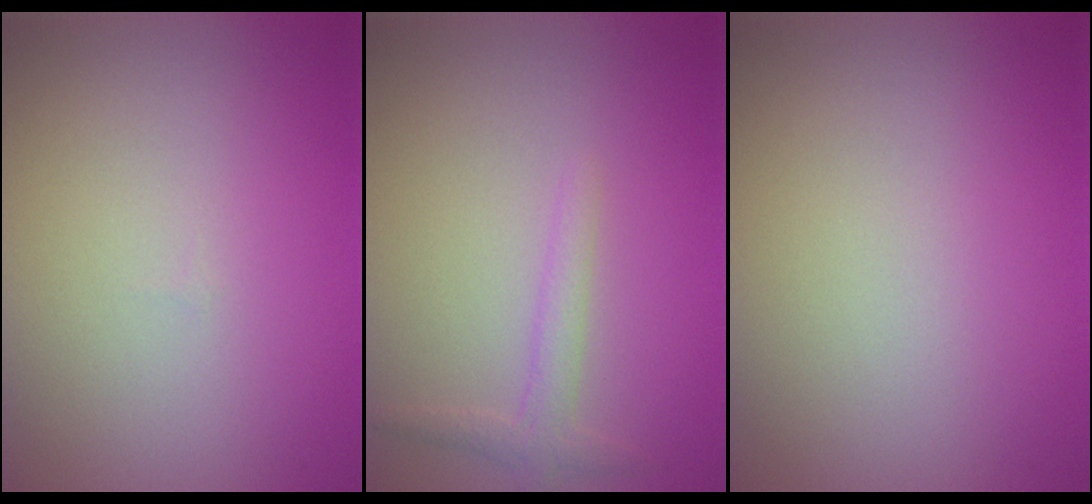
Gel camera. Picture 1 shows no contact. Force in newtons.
{"total": 1.3, "press": 1.3, "slide": 0.1}
{"total": 0.0}